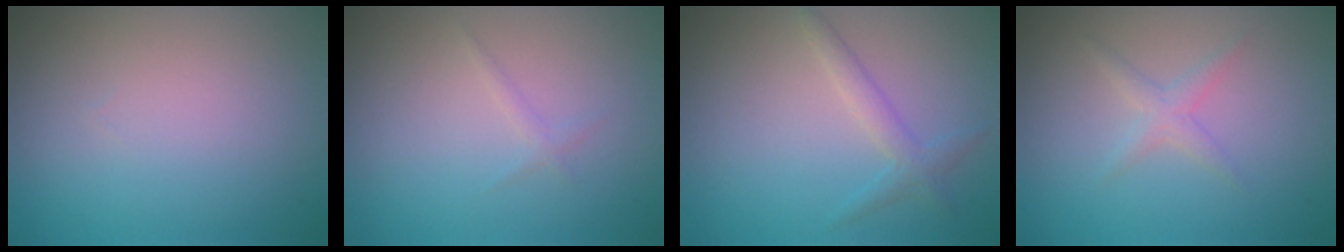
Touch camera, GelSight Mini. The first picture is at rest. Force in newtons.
{"total": 1.2, "press": 1.2, "slide": 0.2}
{"total": 1.7, "press": 1.7, "slide": 0.1}
{"total": 1.3, "press": 1.3, "slide": 0.1}